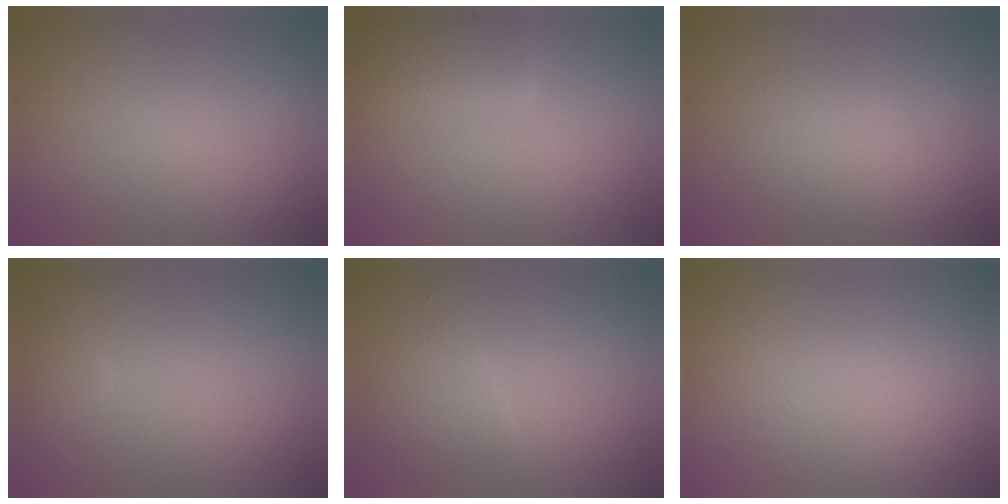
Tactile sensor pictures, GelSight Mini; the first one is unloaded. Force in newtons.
{"total": 3.2, "press": 3.2, "slide": 0.0}
{"total": 2.0, "press": 2.0, "slide": 0.2}
{"total": 0.9, "press": 0.9, "slide": 0.1}
{"total": 1.9, "press": 1.9, "slide": 0.0}
{"total": 0.0}